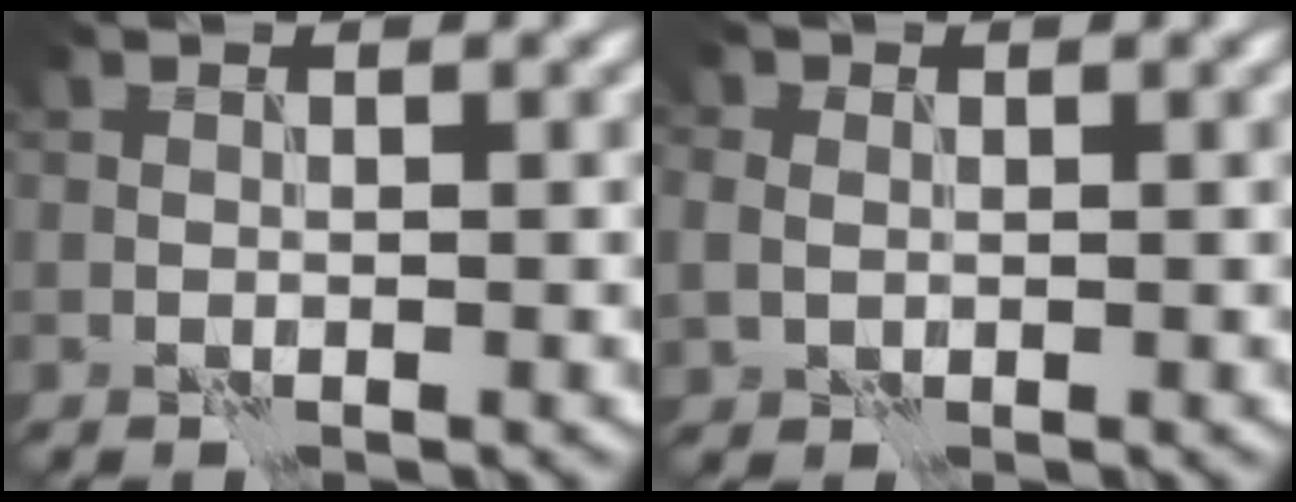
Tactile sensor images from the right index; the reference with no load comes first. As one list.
[{"total": 2.2, "force": [0.3, 2.0, 1.0], "torque": [-0.025, 0.008, 0.004]}]